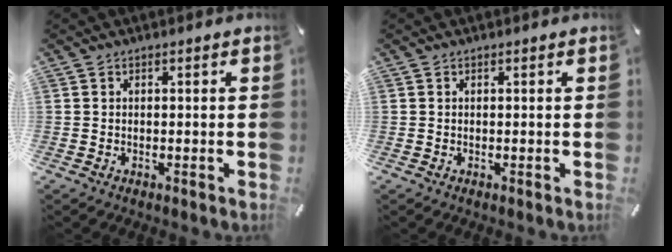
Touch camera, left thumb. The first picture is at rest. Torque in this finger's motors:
{"motor_torque": [0.00, 0.00, -0.02, 0.00, 0.00]}